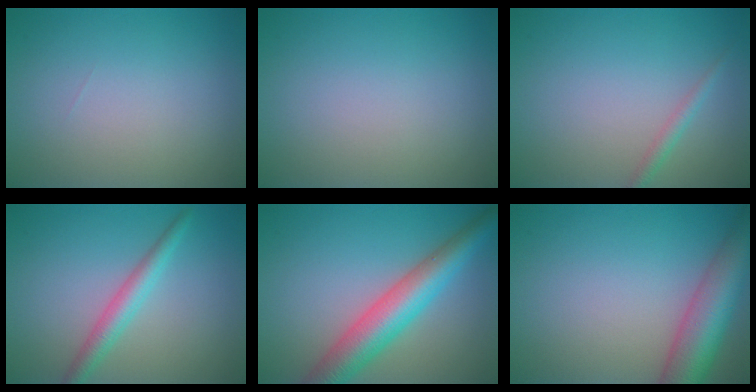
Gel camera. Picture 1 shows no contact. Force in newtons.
{"total": 0.0}
{"total": 1.2, "press": 1.2, "slide": 0.0}
{"total": 2.7, "press": 2.7, "slide": 0.1}
{"total": 6.8, "press": 6.8, "slide": 0.1}
{"total": 7.6, "press": 7.6, "slide": 0.4}